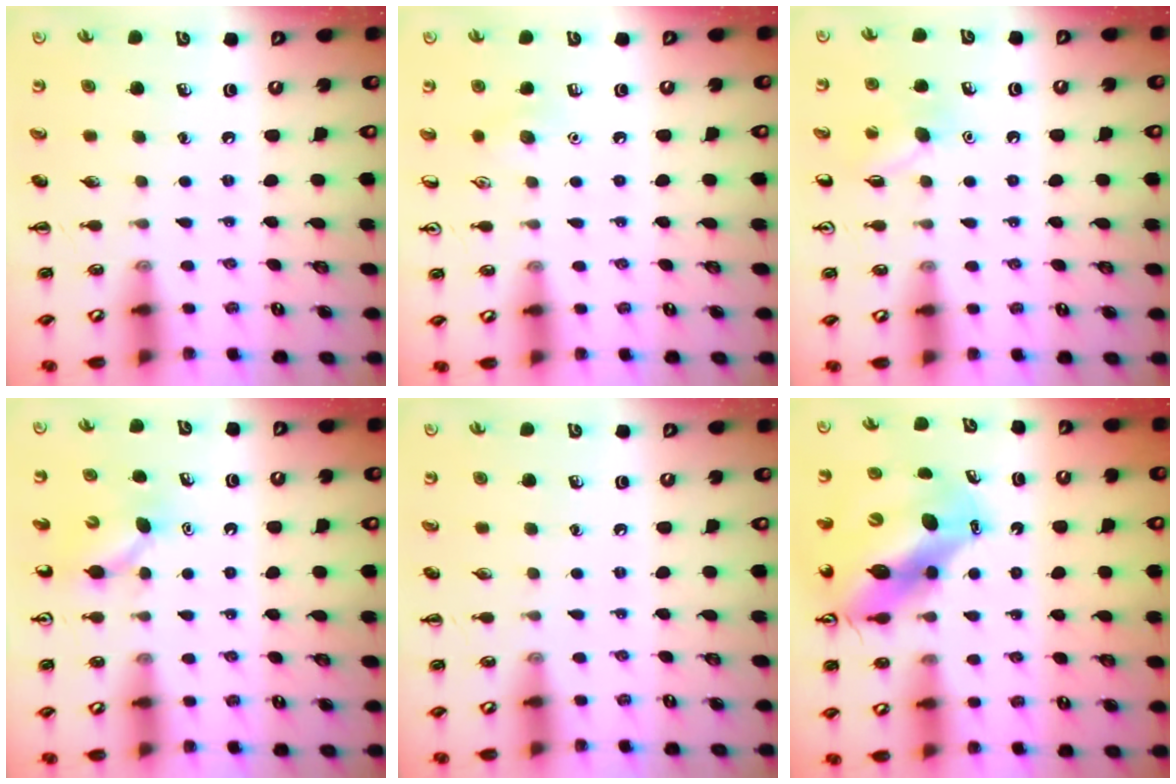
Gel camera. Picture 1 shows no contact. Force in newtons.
{"total": 6.2, "press": 6.0, "slide": 1.7}
{"total": 6.4, "press": 6.1, "slide": 1.9}
{"total": 2.9, "press": 2.7, "slide": 1.1}
{"total": 0.0}
{"total": 12.4, "press": 11.7, "slide": 3.9}